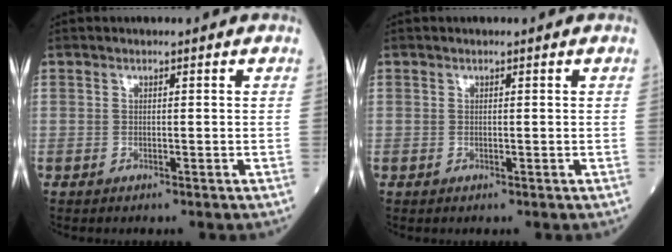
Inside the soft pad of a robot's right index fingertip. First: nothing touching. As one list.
[{"total": 0.0}]